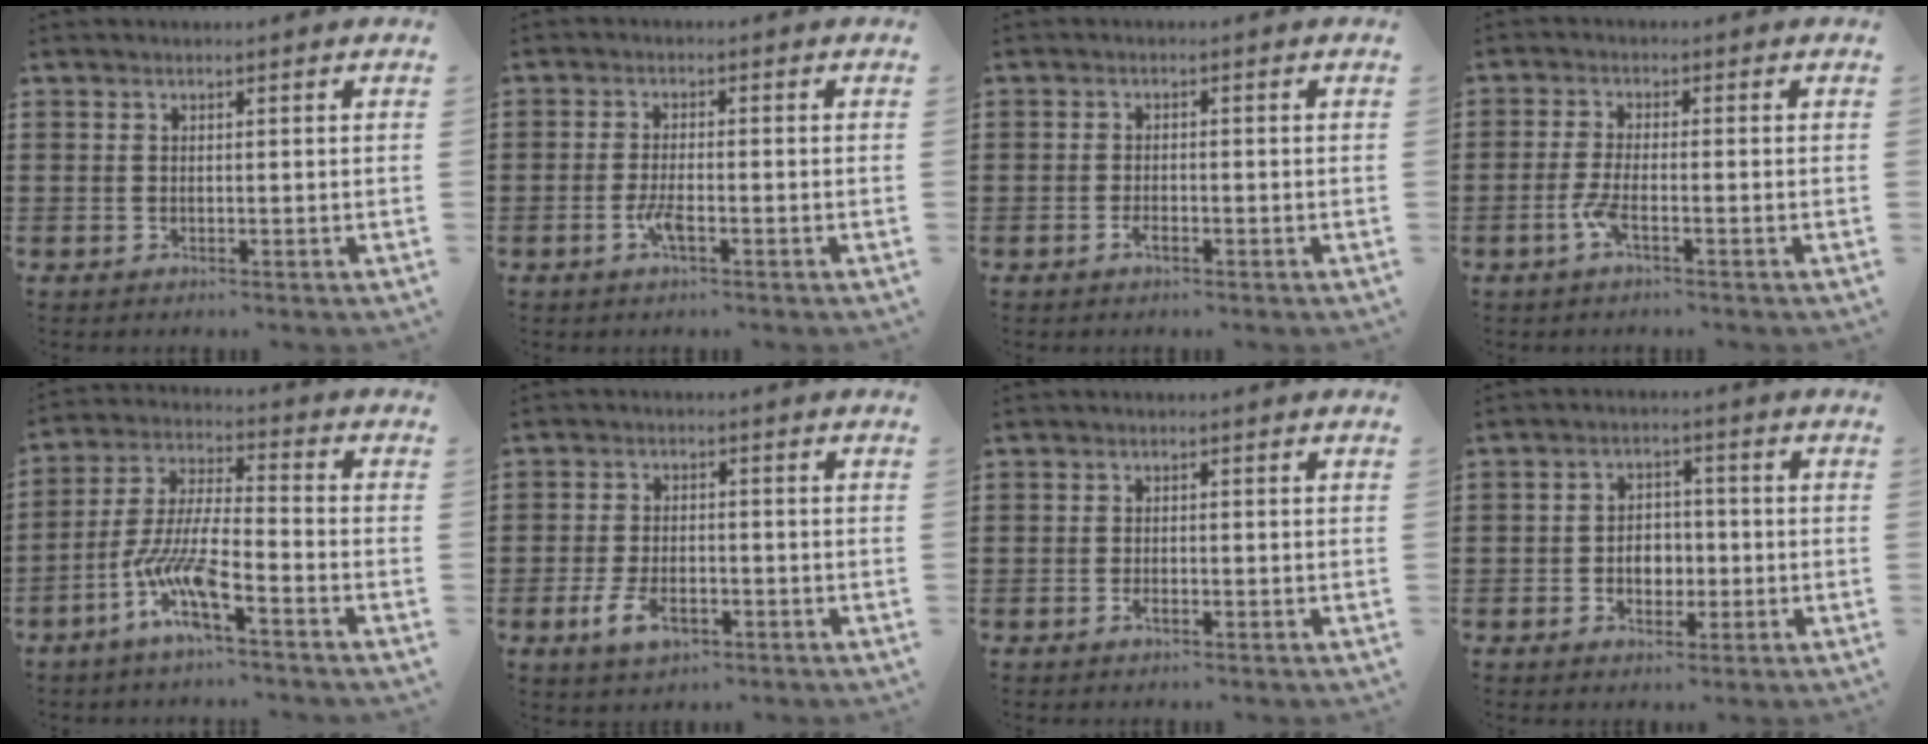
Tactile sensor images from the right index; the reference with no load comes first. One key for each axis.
{"total": 3.4, "fx": -1.6, "fy": 0.5, "fz": 3.0, "tx": -0.071, "ty": -0.008, "tz": -0.034}
{"total": 1.5, "fx": -1.0, "fy": 0.5, "fz": 1.1, "tx": -0.021, "ty": -0.003, "tz": -0.018}
{"total": 3.5, "fx": -1.8, "fy": 0.5, "fz": 3.0, "tx": -0.079, "ty": -0.010, "tz": -0.041}
{"total": 9.8, "fx": -5.6, "fy": 1.9, "fz": 7.9, "tx": -0.187, "ty": -0.011, "tz": -0.113}
{"total": 4.8, "fx": -2.1, "fy": 2.5, "fz": 3.5, "tx": -0.087, "ty": -0.005, "tz": -0.044}
{"total": 1.1, "fx": -0.7, "fy": 0.4, "fz": 0.8, "tx": -0.017, "ty": -0.003, "tz": -0.013}
{"total": 3.7, "fx": -1.0, "fy": 2.8, "fz": 2.2, "tx": -0.031, "ty": 0.000, "tz": -0.025}